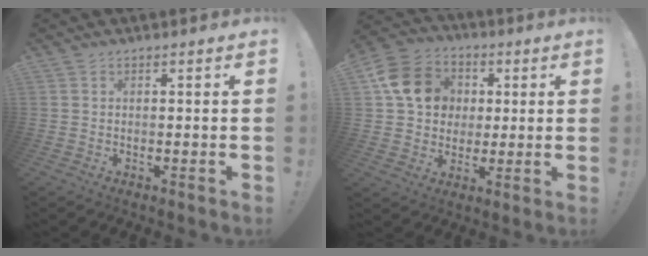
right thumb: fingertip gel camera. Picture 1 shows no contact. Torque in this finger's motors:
{"motor_torque": [0.85, 1.88, 0.30, -0.07, 0.05]}